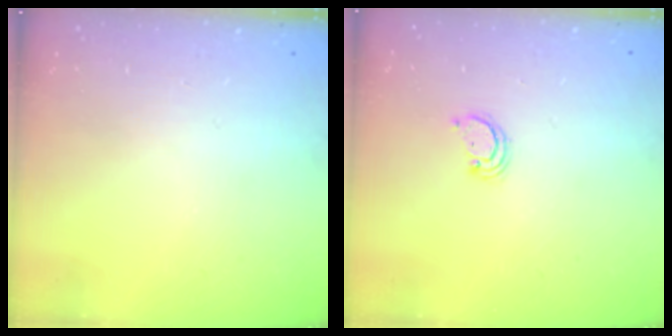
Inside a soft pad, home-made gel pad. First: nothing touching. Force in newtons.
{"total": 2.4, "press": 2.4, "slide": 0.2}